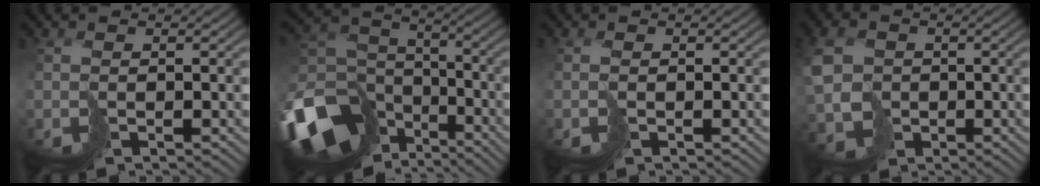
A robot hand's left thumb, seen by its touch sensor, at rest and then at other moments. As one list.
[{"total": 16.8, "force": [-8.6, 11.8, 8.2], "torque": [-0.268, -0.045, -0.132]}, {"total": 0.7, "force": [-0.3, 0.2, 0.6], "torque": [-0.015, 0.000, -0.007]}, {"total": 6.7, "force": [0.4, 6.0, 3.0], "torque": [-0.095, -0.002, 0.003]}]